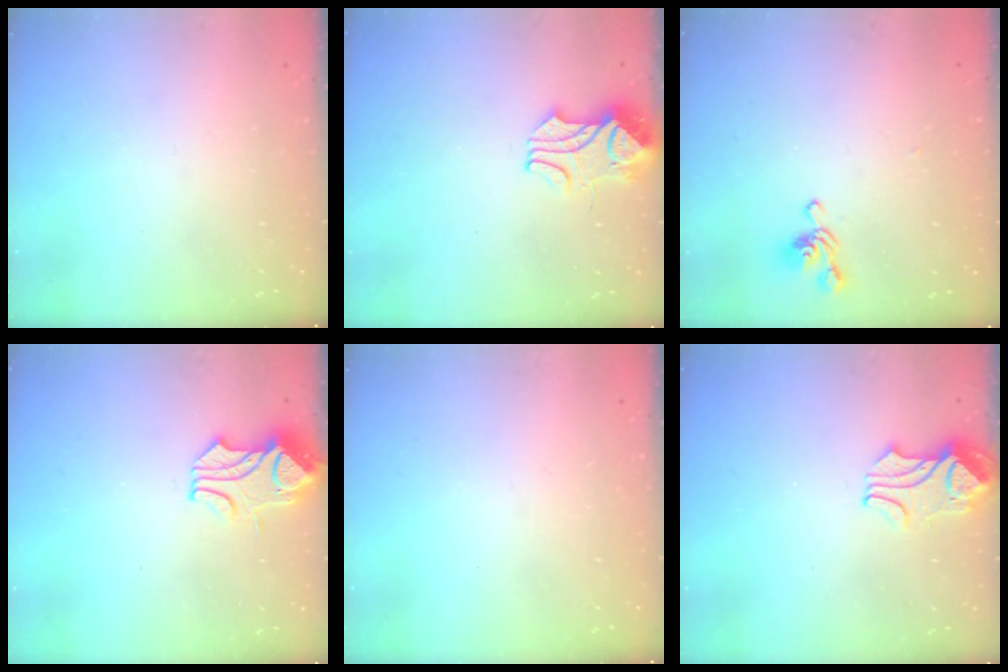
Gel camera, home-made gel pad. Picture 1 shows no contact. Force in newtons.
{"total": 2.5, "press": 2.4, "slide": 0.8}
{"total": 2.7, "press": 2.6, "slide": 0.6}
{"total": 1.0, "press": 0.1, "slide": 1.0}
{"total": 0.0}
{"total": 2.3, "press": 2.3, "slide": 0.5}